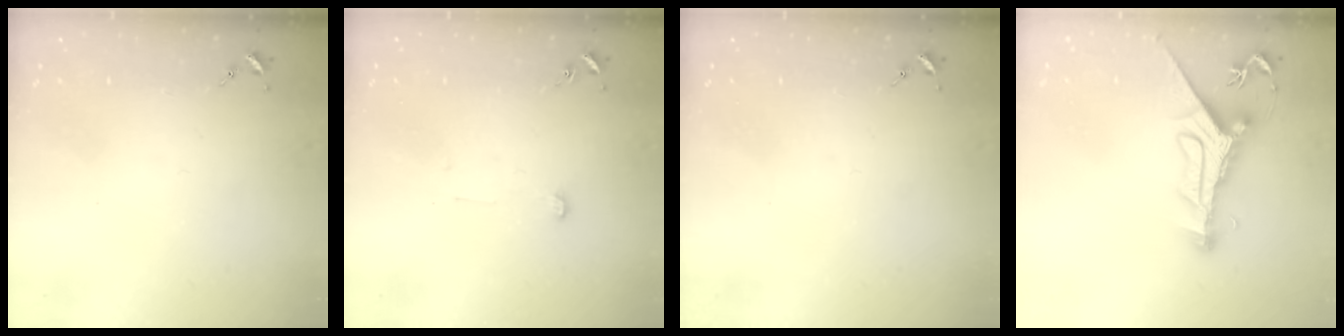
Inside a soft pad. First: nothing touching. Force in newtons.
{"total": 3.4, "press": 3.3, "slide": 0.3}
{"total": 0.0}
{"total": 10.6, "press": 10.6, "slide": 0.9}